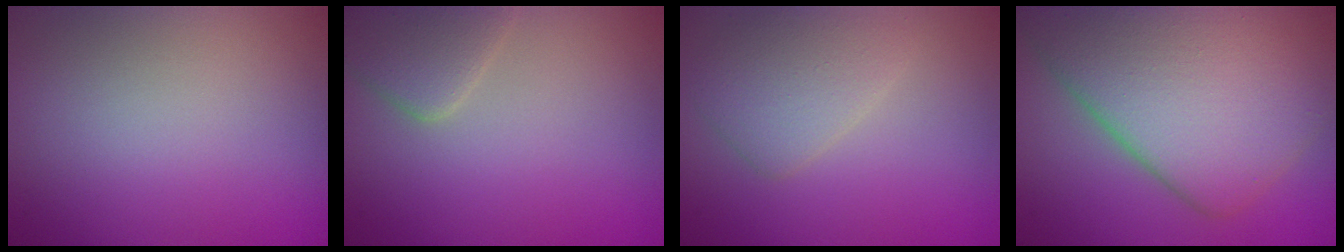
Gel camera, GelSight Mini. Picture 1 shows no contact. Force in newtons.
{"total": 2.9, "press": 2.9, "slide": 0.1}
{"total": 2.8, "press": 2.8, "slide": 0.2}
{"total": 10.7, "press": 10.7, "slide": 0.6}